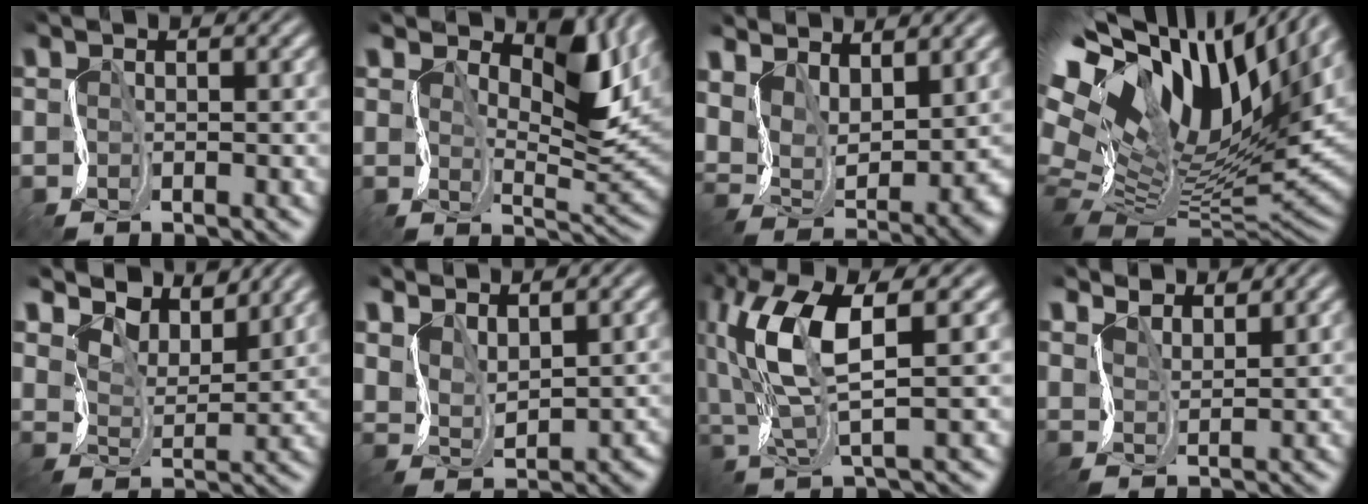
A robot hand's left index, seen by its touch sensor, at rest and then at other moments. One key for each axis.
{"total": 7.0, "fx": 3.7, "fy": 3.0, "fz": 5.2, "tx": -0.077, "ty": -0.006, "tz": 0.061}
{"total": 6.9, "fx": 4.3, "fy": 3.3, "fz": 4.3, "tx": -0.093, "ty": -0.006, "tz": 0.088}
{"total": 17.8, "fx": 7.7, "fy": 8.8, "fz": 13.4, "tx": -0.258, "ty": 0.030, "tz": 0.146}
{"total": 5.3, "fx": 4.7, "fy": 1.9, "fz": 1.3, "tx": -0.043, "ty": -0.004, "tz": 0.073}
{"total": 3.3, "fx": 2.5, "fy": 1.8, "fz": 1.3, "tx": -0.038, "ty": -0.003, "tz": 0.060}
{"total": 8.0, "fx": 2.6, "fy": 2.4, "fz": 7.2, "tx": -0.158, "ty": 0.011, "tz": 0.048}
{"total": 3.0, "fx": 3.0, "fy": 0.4, "fz": 0.1, "tx": -0.015, "ty": 0.002, "tz": 0.055}